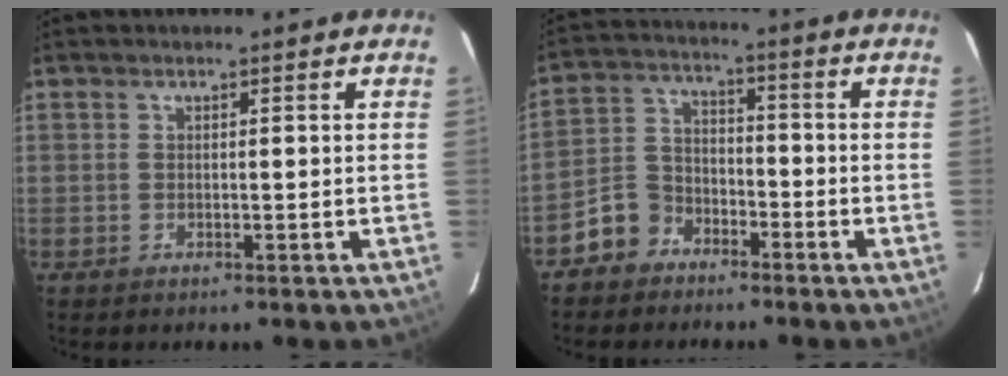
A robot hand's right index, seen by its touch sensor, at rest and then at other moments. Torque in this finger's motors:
{"motor_torque": [0.12, -0.26, -0.04, -0.07]}